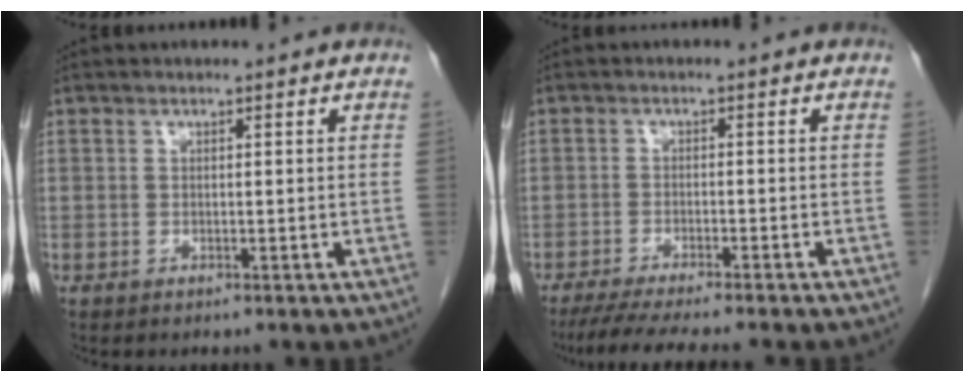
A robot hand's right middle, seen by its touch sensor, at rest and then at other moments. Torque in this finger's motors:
{"motor_torque": [1.12, -1.02, 0.12, 0.05]}